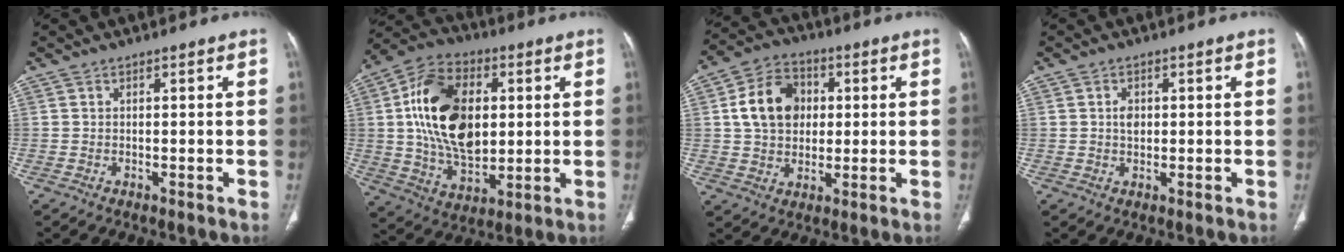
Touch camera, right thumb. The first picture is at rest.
{"total": 20.3, "force": [3.1, 12.8, 15.4], "torque": [-0.249, 0.000, 0.059]}
{"total": 12.1, "force": [1.9, 9.5, 7.3], "torque": [-0.104, 0.009, 0.029]}
{"total": 2.3, "force": [0.4, 1.6, 1.5], "torque": [-0.016, 0.003, 0.009]}